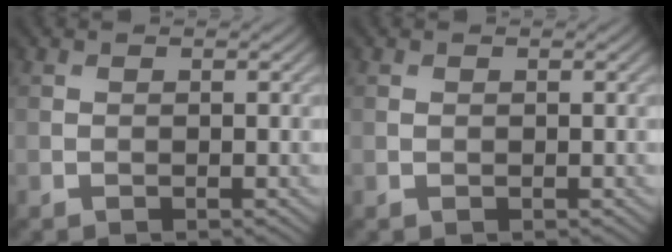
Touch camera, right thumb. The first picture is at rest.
{"total": 0.0}